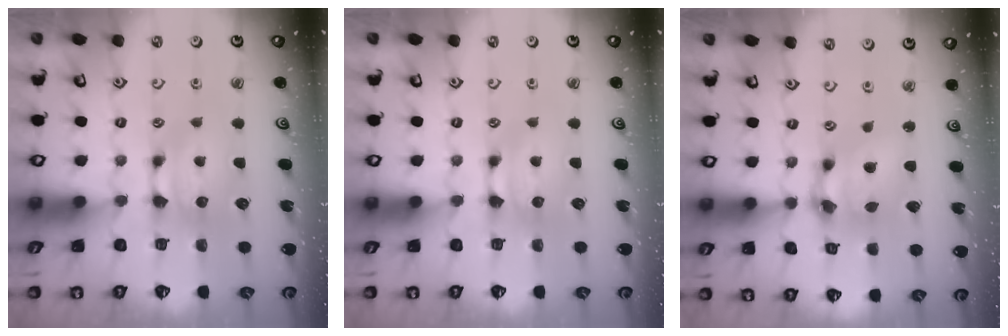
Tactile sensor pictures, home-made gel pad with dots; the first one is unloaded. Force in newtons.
{"total": 0.0}
{"total": 6.2, "press": 5.8, "slide": 2.0}